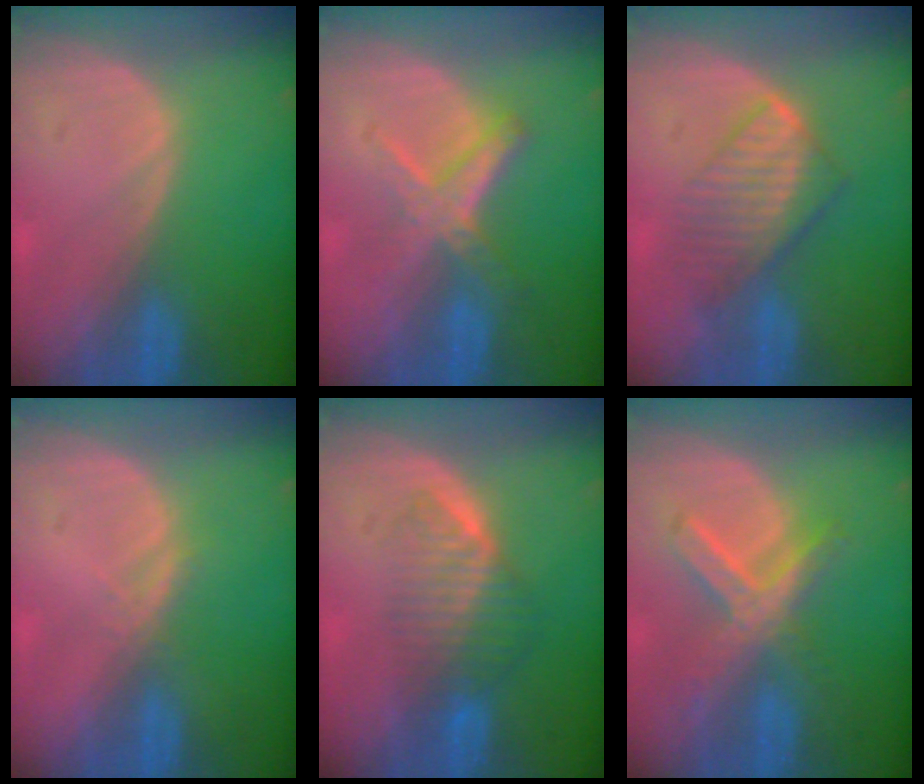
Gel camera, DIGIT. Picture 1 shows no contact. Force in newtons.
{"total": 5.8, "press": 5.5, "slide": 1.8}
{"total": 6.6, "press": 6.3, "slide": 1.9}
{"total": 1.5, "press": 1.3, "slide": 0.8}
{"total": 6.5, "press": 5.8, "slide": 2.9}
{"total": 7.2, "press": 6.3, "slide": 3.5}